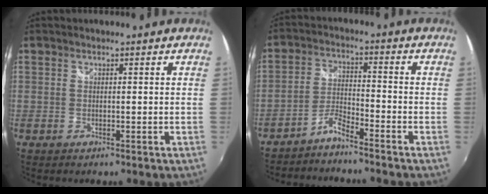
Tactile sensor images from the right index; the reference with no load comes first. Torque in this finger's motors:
{"motor_torque": [0.18, -0.53, -0.08, -0.03]}